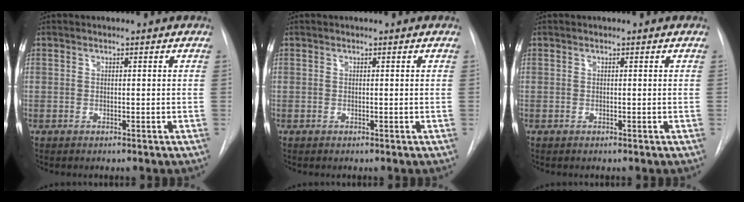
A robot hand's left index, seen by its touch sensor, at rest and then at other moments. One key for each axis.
{"total": 0.0}
{"total": 0.0}